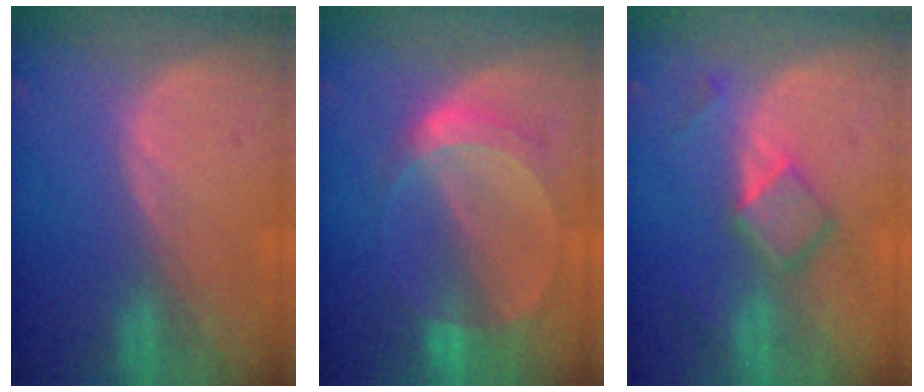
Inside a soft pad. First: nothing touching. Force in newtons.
{"total": 6.3, "press": 5.6, "slide": 2.7}
{"total": 5.0, "press": 4.6, "slide": 1.9}